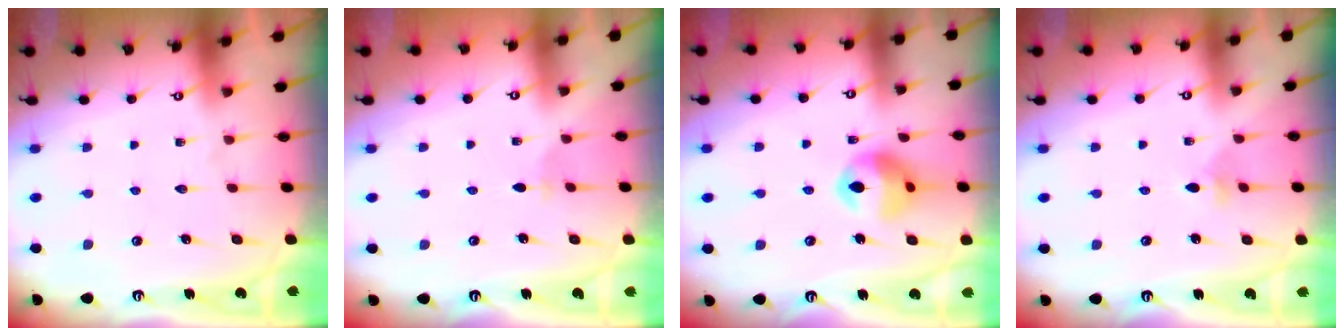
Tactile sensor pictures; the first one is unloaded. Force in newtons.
{"total": 2.2, "press": 2.1, "slide": 0.5}
{"total": 12.0, "press": 12.0, "slide": 1.2}
{"total": 2.3, "press": 2.3, "slide": 0.4}